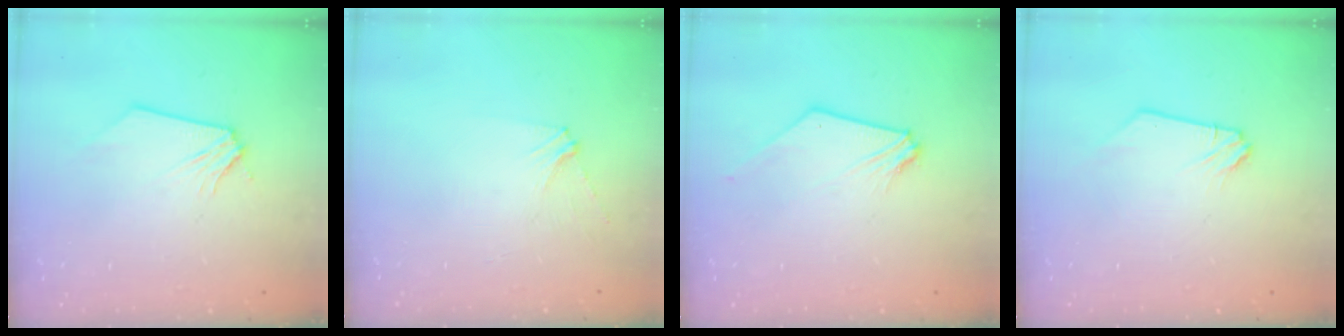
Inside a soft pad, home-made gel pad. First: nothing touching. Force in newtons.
{"total": 3.6, "press": 3.5, "slide": 0.5}
{"total": 1.8, "press": 1.8, "slide": 0.4}
{"total": 0.0}